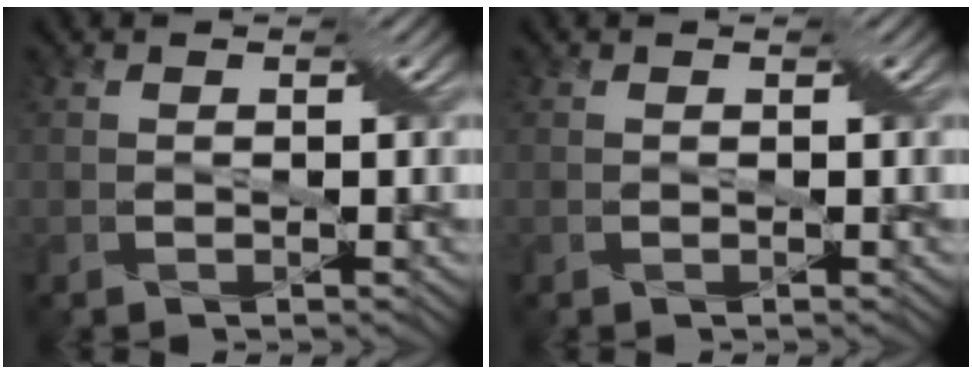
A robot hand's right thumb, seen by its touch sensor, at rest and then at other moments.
{"total": 0.0}